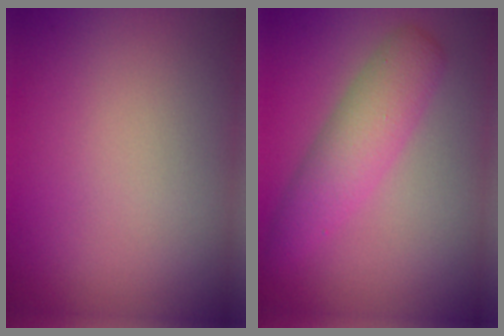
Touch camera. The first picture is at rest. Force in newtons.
{"total": 4.0, "press": 4.0, "slide": 0.0}